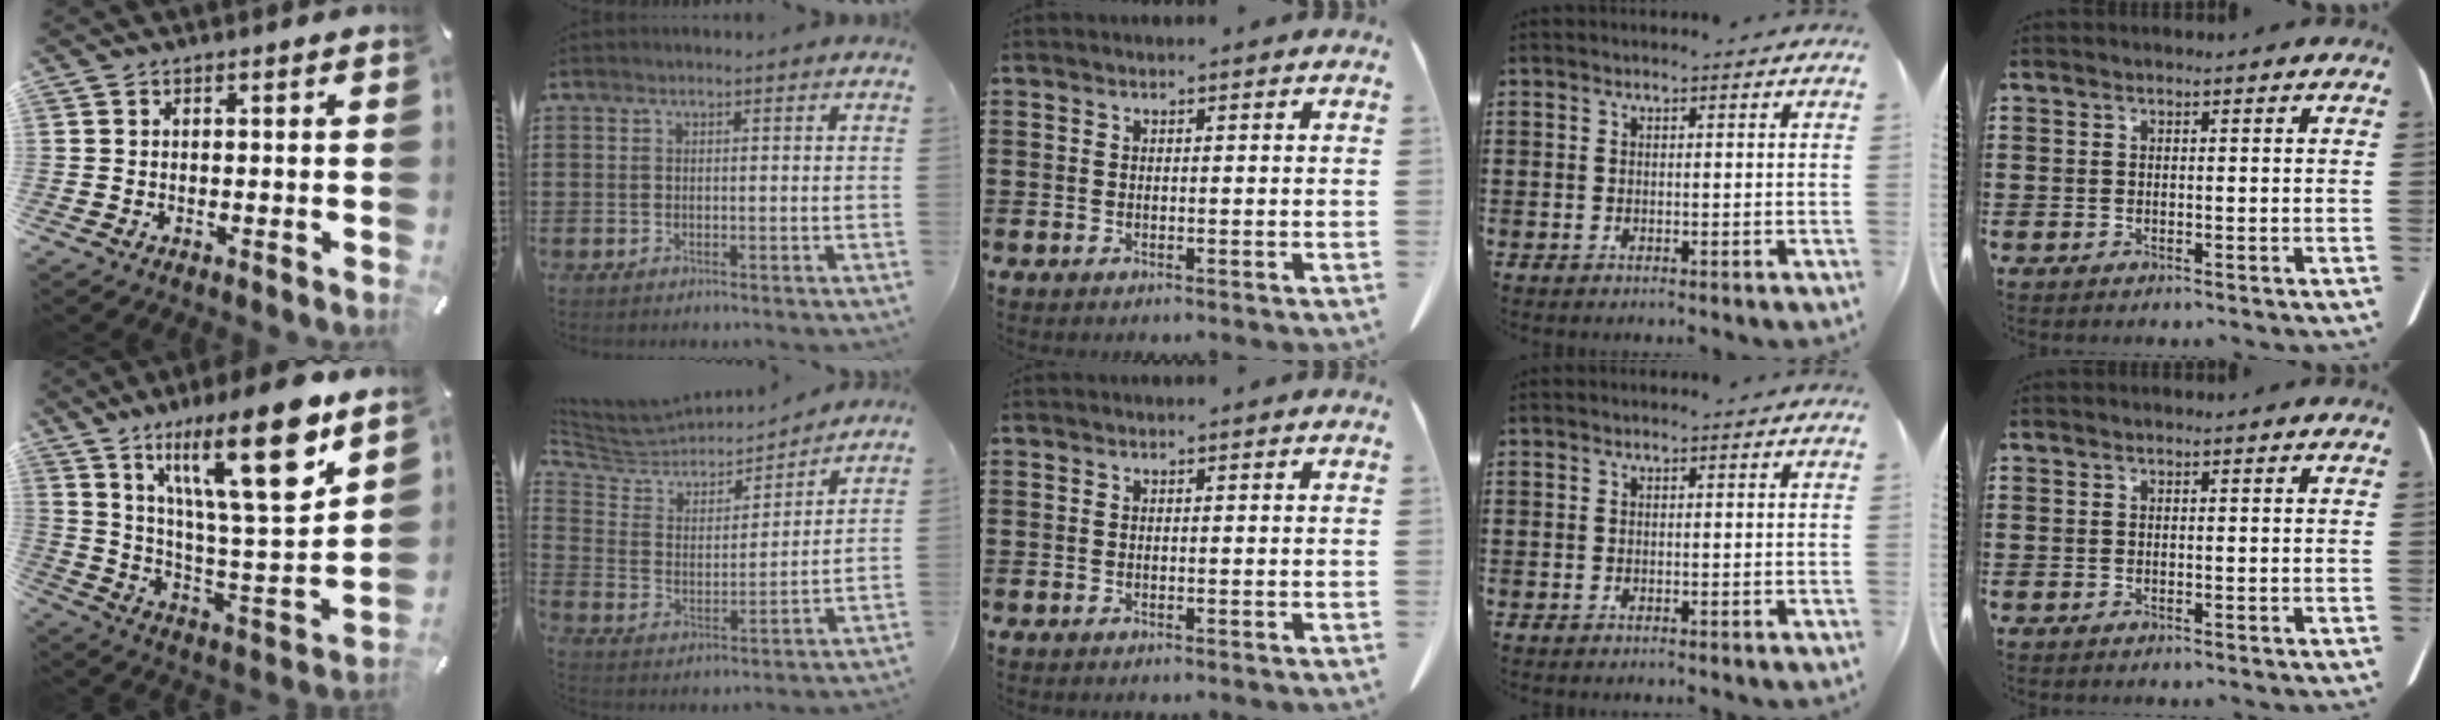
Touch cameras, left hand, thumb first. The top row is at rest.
{"thumb": {"total": 22.7, "force": [14.0, 5.5, 17.0], "torque": [-0.285, -0.084, 0.217]}, "index": {"total": 5.1, "force": [4.6, 2.1, 0.7], "torque": [-0.048, -0.035, 0.073]}}